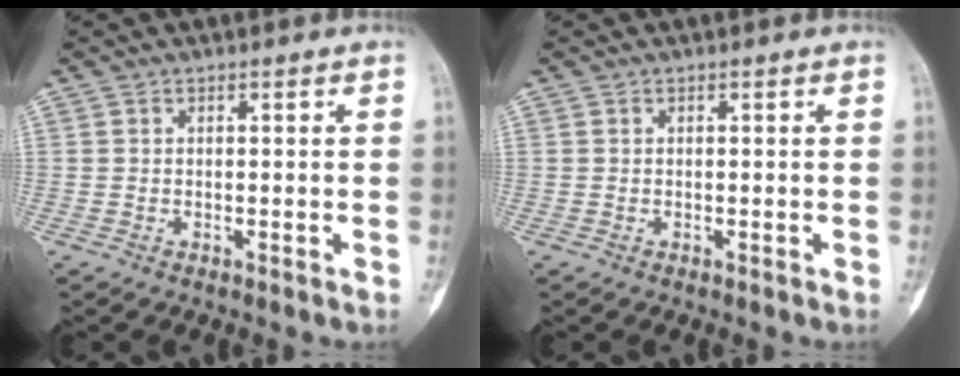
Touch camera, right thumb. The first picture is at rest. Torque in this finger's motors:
{"motor_torque": [0.11, -0.11, 0.04, -0.06, 0.04]}